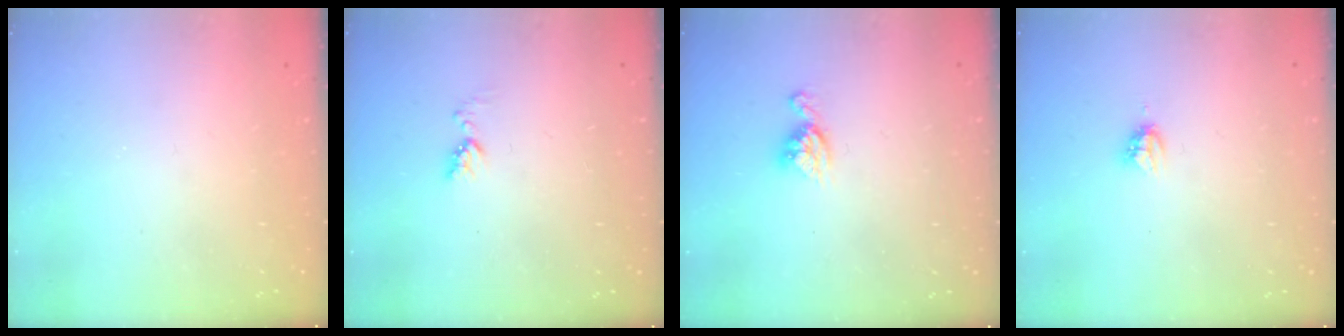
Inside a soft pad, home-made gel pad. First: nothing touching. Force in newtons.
{"total": 4.1, "press": 4.0, "slide": 0.6}
{"total": 7.2, "press": 7.2, "slide": 0.4}
{"total": 3.9, "press": 3.8, "slide": 0.6}